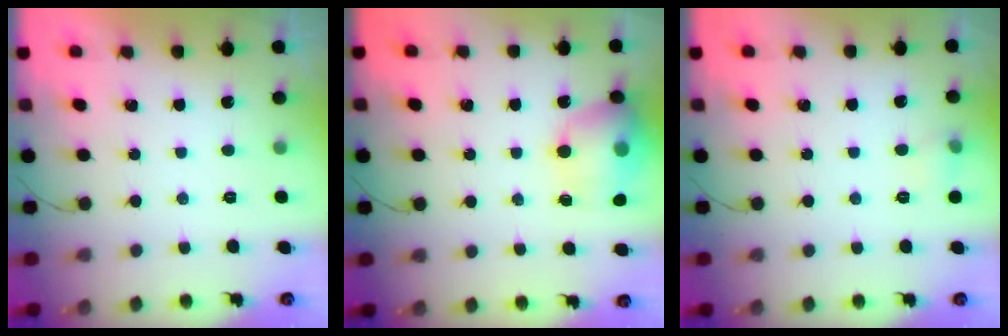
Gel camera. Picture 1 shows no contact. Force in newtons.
{"total": 16.3, "press": 16.1, "slide": 2.4}
{"total": 5.3, "press": 5.0, "slide": 1.5}